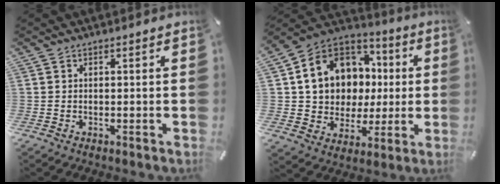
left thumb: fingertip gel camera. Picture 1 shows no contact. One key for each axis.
{"total": 14.5, "fx": 3.0, "fy": 12.8, "fz": 6.1, "tx": -0.125, "ty": -0.021, "tz": 0.069}